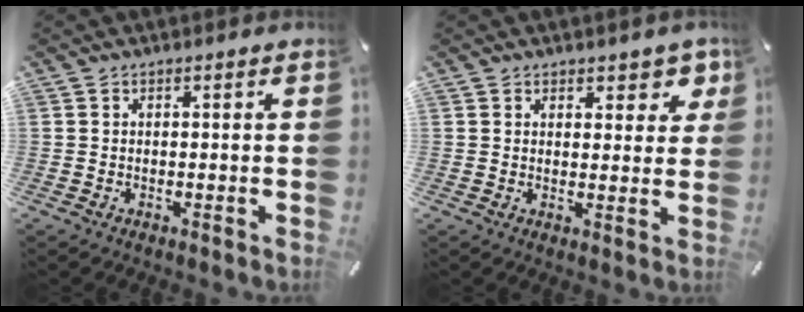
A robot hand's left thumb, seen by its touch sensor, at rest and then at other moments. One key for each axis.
{"total": 5.1, "fx": 3.4, "fy": 3.2, "fz": 2.1, "tx": -0.003, "ty": -0.020, "tz": 0.053}